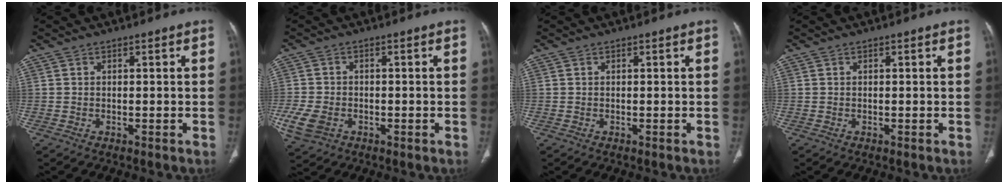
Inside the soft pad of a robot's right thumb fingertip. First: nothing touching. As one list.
[{"total": 6.8, "force": [-2.3, 5.0, 4.0], "torque": [-0.091, 0.003, -0.037]}, {"total": 0.0}, {"total": 0.0}]